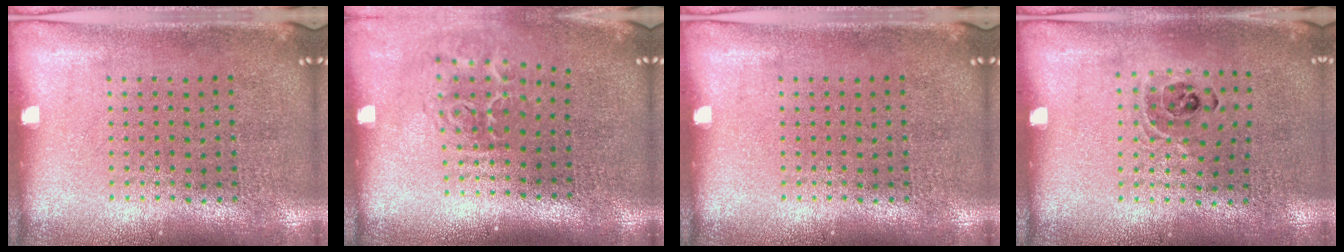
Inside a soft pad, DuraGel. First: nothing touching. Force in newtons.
{"total": 1.9, "press": 1.2, "slide": 1.4}
{"total": 0.0}
{"total": 0.9, "press": 0.9, "slide": 0.1}